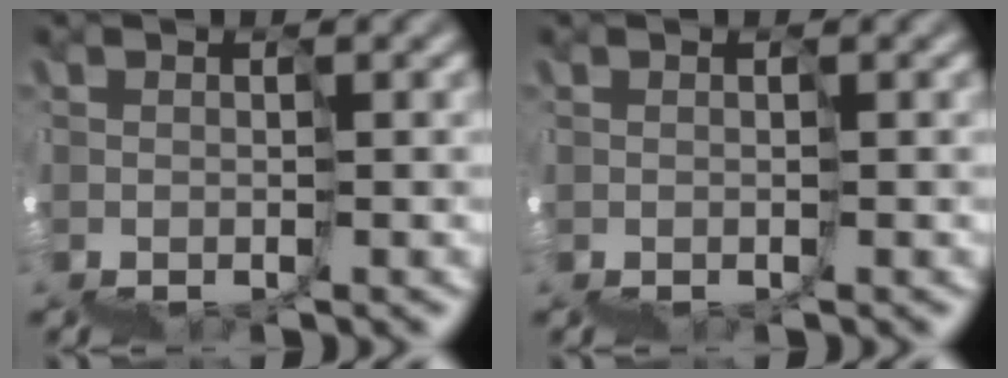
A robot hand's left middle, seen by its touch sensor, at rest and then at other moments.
{"total": 0.0}